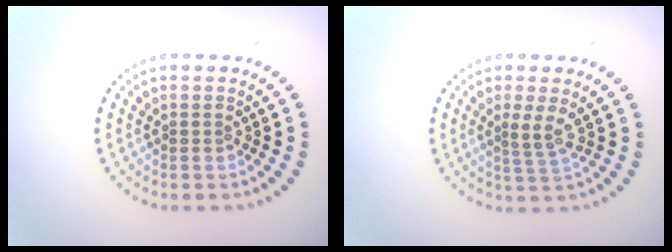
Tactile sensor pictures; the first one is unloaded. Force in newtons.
{"total": 1.9, "press": 1.4, "slide": 1.3}